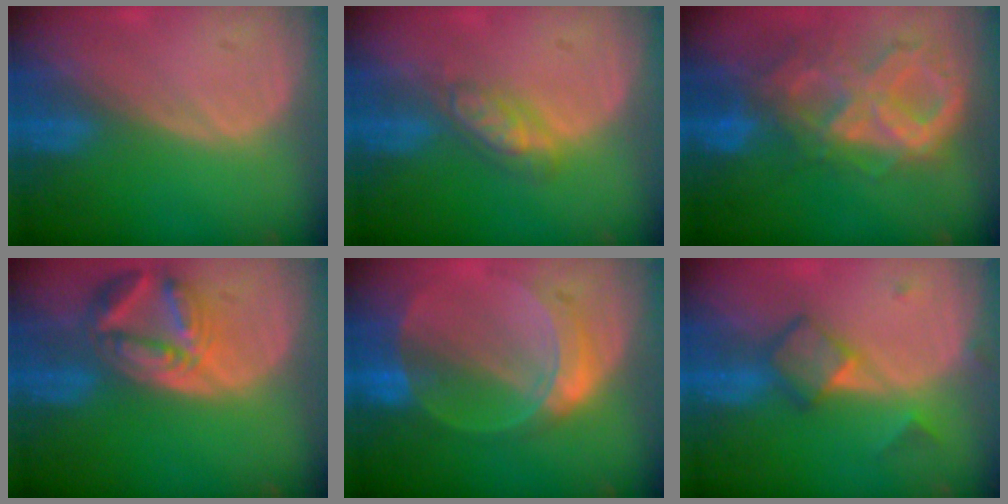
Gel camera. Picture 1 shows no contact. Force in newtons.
{"total": 4.6, "press": 4.2, "slide": 2.0}
{"total": 10.5, "press": 8.8, "slide": 5.8}
{"total": 7.9, "press": 7.0, "slide": 3.6}
{"total": 7.2, "press": 6.5, "slide": 3.2}
{"total": 4.9, "press": 4.8, "slide": 0.6}